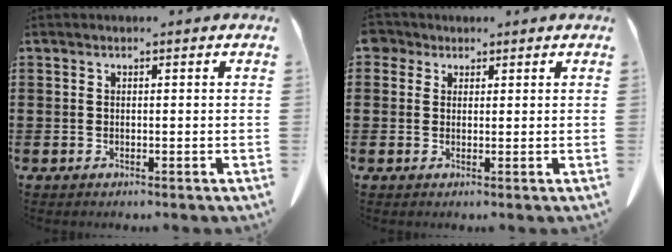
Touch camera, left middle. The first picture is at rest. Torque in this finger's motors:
{"motor_torque": [0.18, -0.17, 0.01, 0.01]}